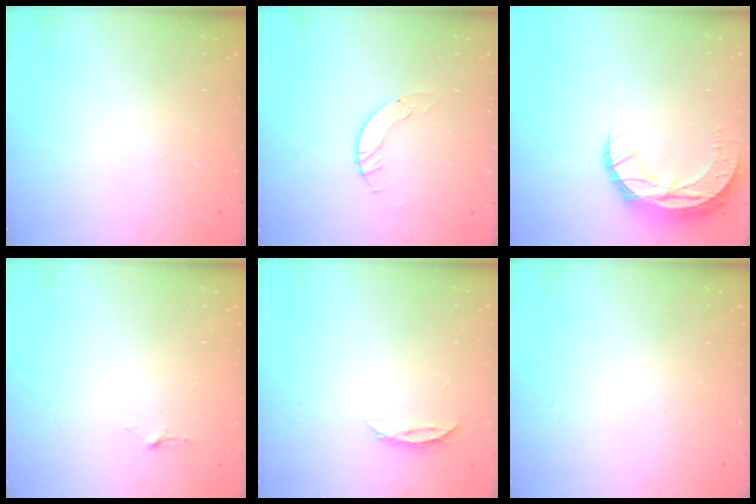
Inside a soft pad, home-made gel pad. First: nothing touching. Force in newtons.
{"total": 4.0, "press": 4.0, "slide": 0.4}
{"total": 11.0, "press": 11.0, "slide": 0.8}
{"total": 2.9, "press": 2.9, "slide": 0.3}
{"total": 4.0, "press": 3.9, "slide": 0.4}
{"total": 0.0}